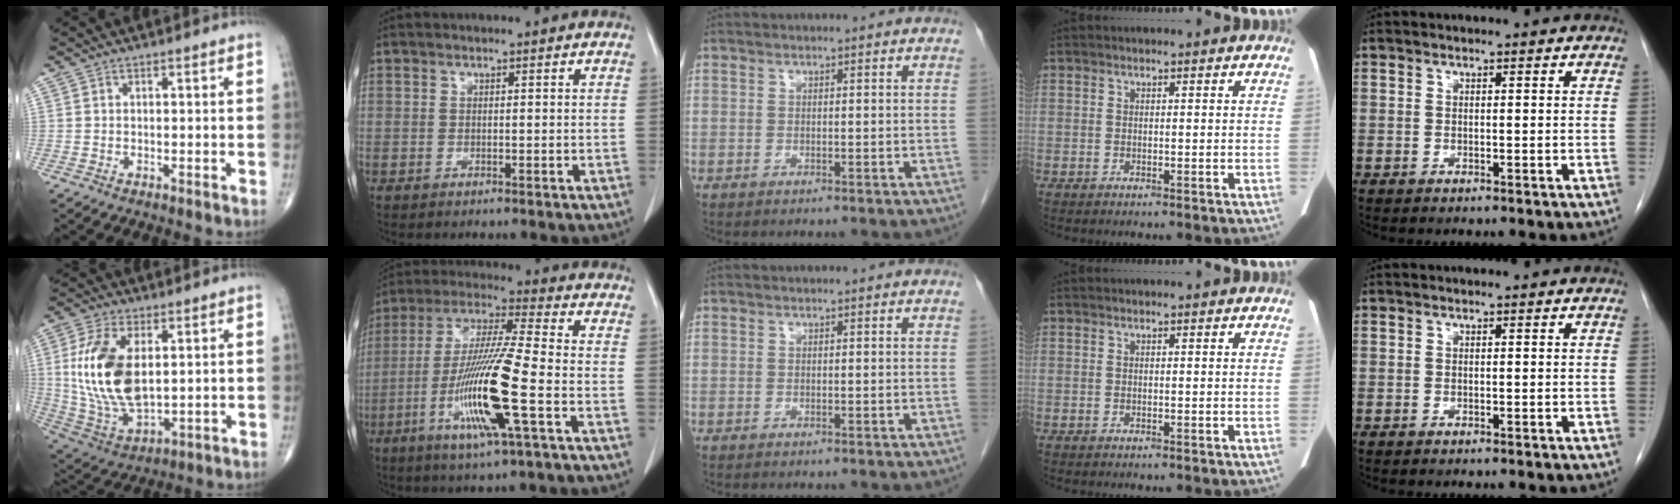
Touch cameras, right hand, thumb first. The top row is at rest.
{"thumb": {"total": 16.8, "force": [2.7, 8.9, 14.0], "torque": [-0.280, -0.018, 0.063]}, "index": {"total": 15.7, "force": [-4.9, 0.1, 14.9], "torque": [-0.301, -0.017, -0.097]}}